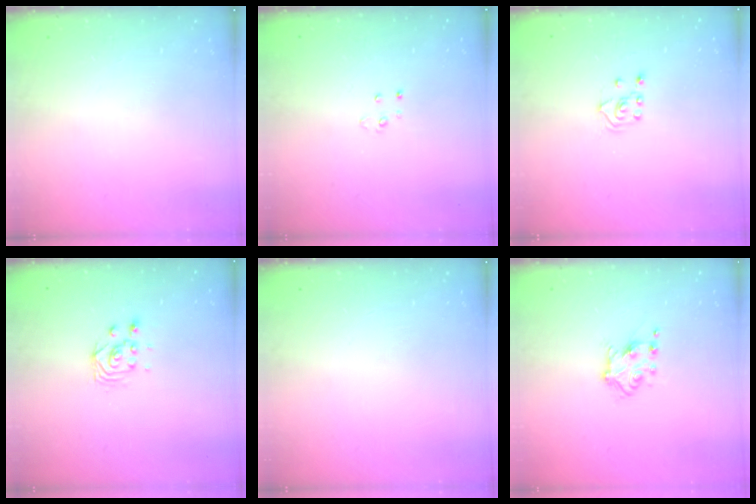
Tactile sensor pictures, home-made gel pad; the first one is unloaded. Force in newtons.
{"total": 2.6, "press": 2.6, "slide": 0.2}
{"total": 3.3, "press": 3.2, "slide": 0.8}
{"total": 2.8, "press": 2.8, "slide": 0.3}
{"total": 0.0}
{"total": 5.6, "press": 5.6, "slide": 0.8}